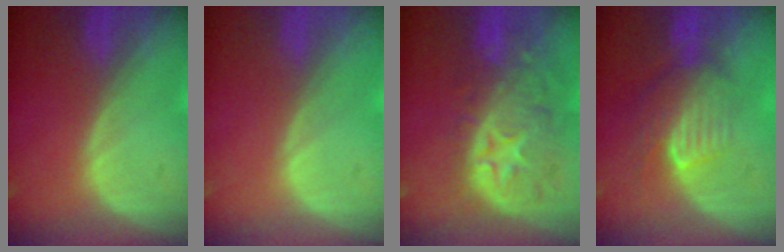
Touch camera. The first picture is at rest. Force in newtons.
{"total": 0.0}
{"total": 11.0, "press": 9.8, "slide": 5.1}
{"total": 8.1, "press": 7.1, "slide": 3.7}